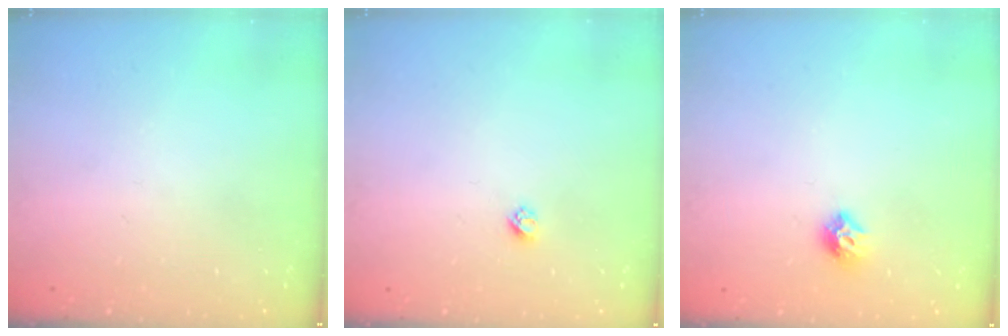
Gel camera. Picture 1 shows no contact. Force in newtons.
{"total": 2.4, "press": 2.4, "slide": 0.2}
{"total": 8.2, "press": 8.2, "slide": 0.3}